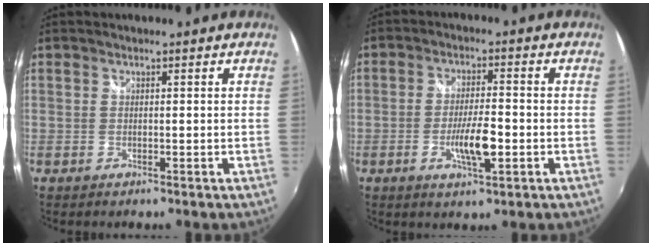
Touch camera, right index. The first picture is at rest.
{"total": 6.9, "force": [-2.2, 2.0, 6.3], "torque": [-0.121, -0.004, -0.038]}